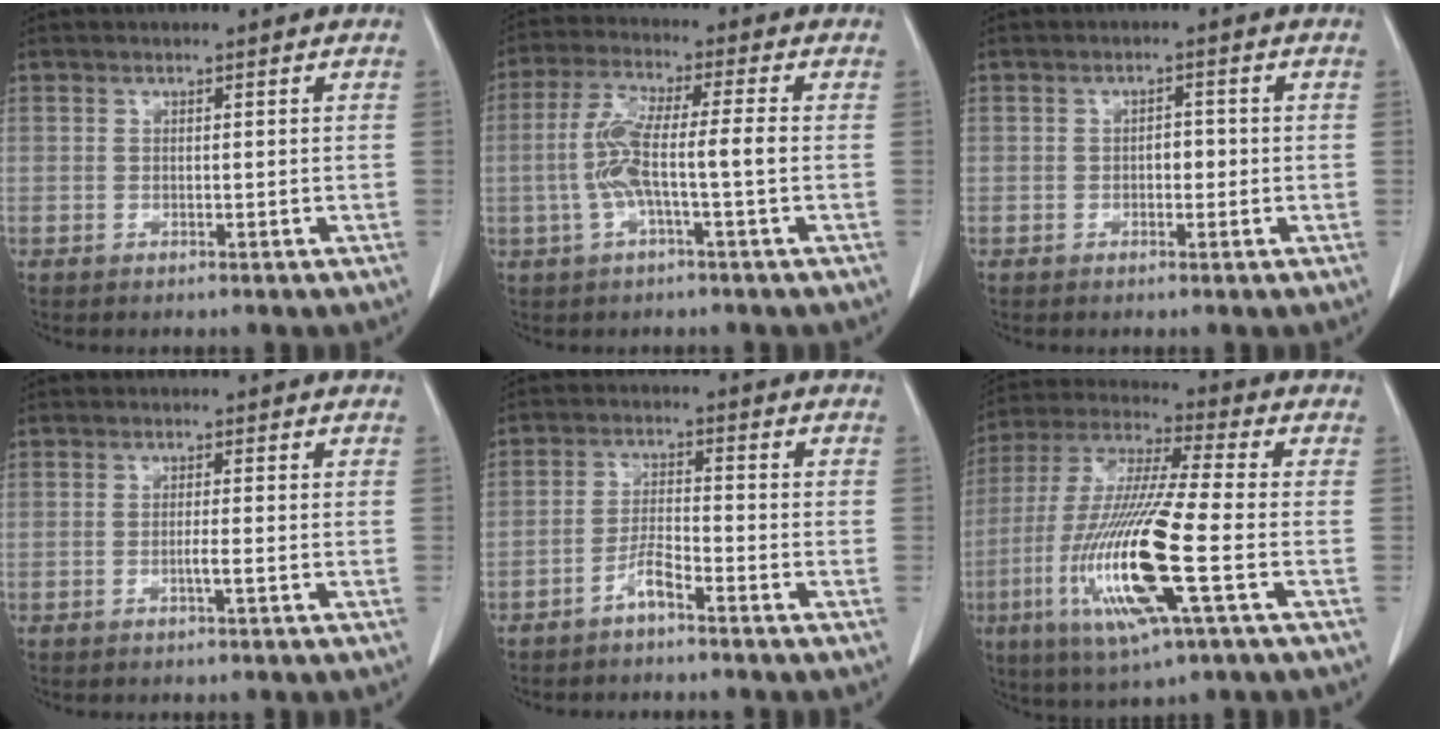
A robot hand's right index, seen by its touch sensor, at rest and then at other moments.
{"total": 7.9, "force": [-1.1, 0.6, 7.8], "torque": [-0.162, 0.018, -0.021]}
{"total": 1.9, "force": [-0.3, 1.1, 1.5], "torque": [-0.018, 0.006, -0.005]}
{"total": 1.3, "force": [-0.4, -0.2, 1.2], "torque": [-0.021, 0.001, -0.006]}
{"total": 3.6, "force": [-2.7, 0.4, 2.3], "torque": [-0.049, 0.006, -0.054]}
{"total": 18.1, "force": [-4.9, 0.9, 17.4], "torque": [-0.368, -0.019, -0.091]}